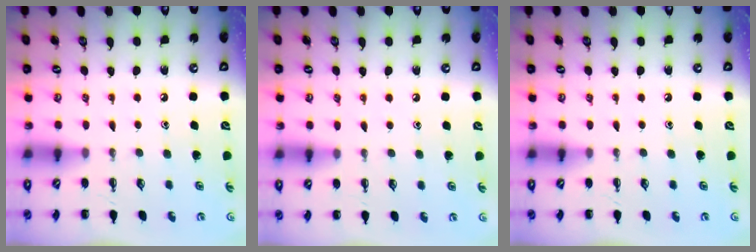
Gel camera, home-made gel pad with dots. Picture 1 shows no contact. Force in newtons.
{"total": 6.3, "press": 5.9, "slide": 2.4}
{"total": 0.0}